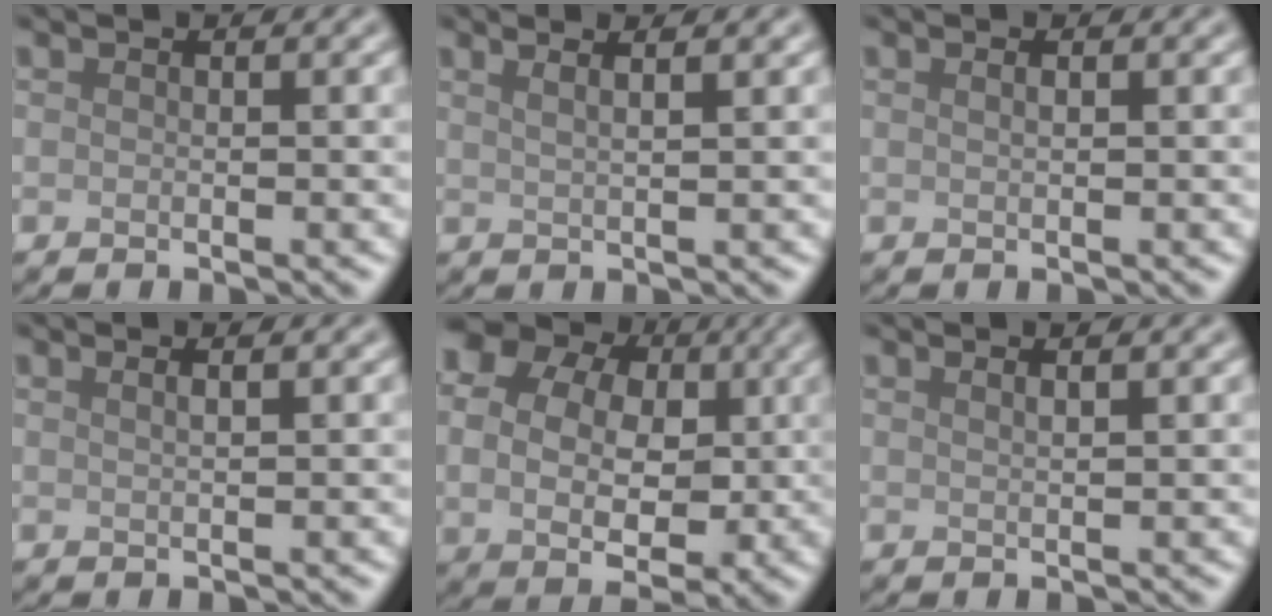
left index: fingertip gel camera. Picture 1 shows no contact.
{"total": 4.3, "force": [2.5, 1.9, 2.9], "torque": [-0.013, 0.034, -0.002]}
{"total": 0.7, "force": [0.4, 0.2, 0.5], "torque": [-0.012, 0.002, 0.005]}
{"total": 1.9, "force": [1.1, 0.8, 1.4], "torque": [-0.002, 0.000, -0.003]}
{"total": 12.6, "force": [3.1, 9.9, 7.2], "torque": [-0.107, 0.023, 0.041]}
{"total": 1.6, "force": [1.1, 0.6, 1.1], "torque": [-0.004, 0.001, 0.002]}